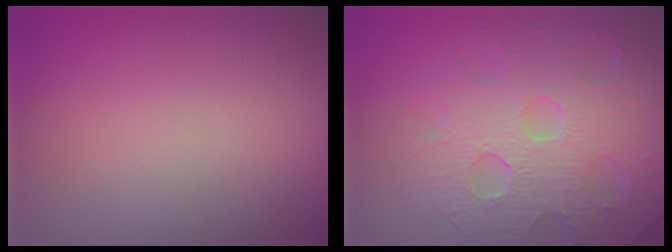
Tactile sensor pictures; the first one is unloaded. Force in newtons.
{"total": 8.9, "press": 6.0, "slide": 6.5}